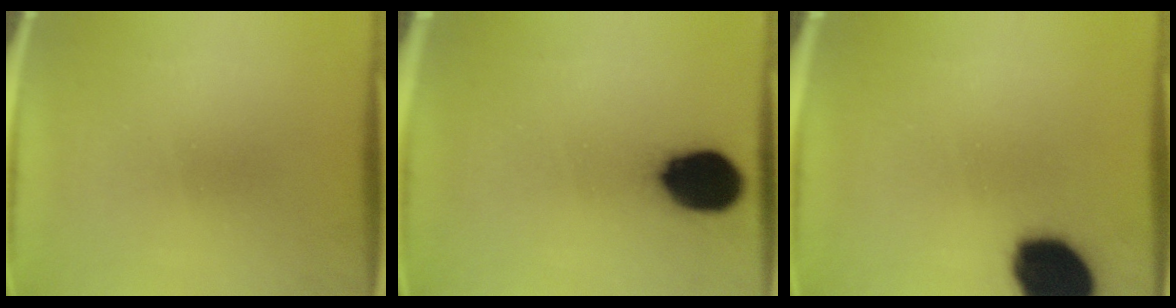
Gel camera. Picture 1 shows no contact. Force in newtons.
{"total": 14.8}
{"total": 18.7}